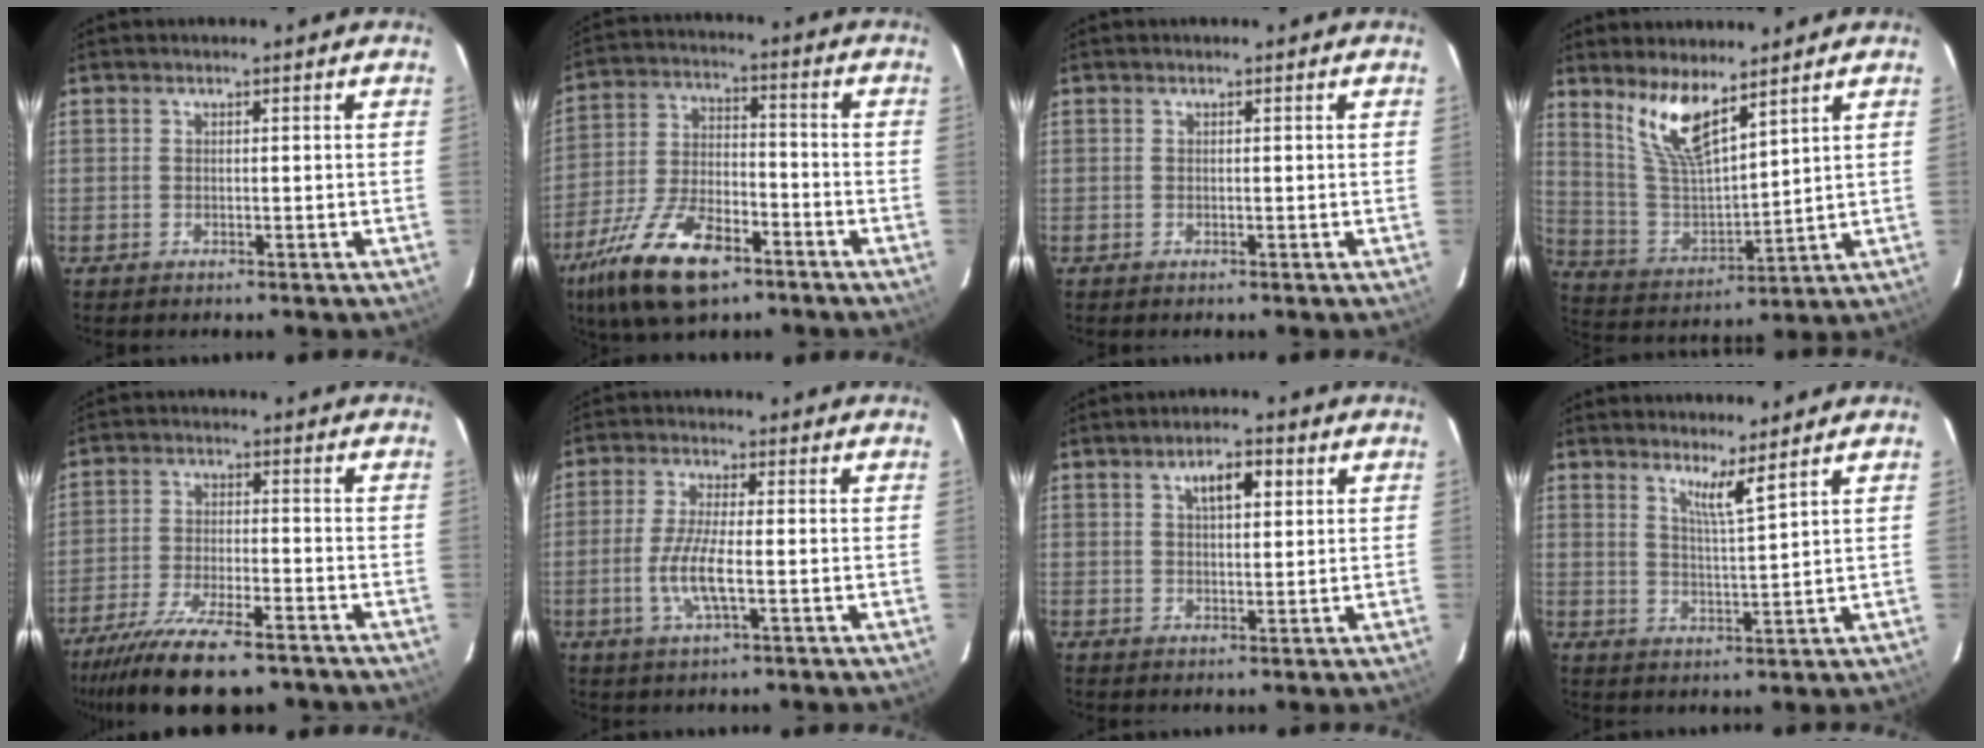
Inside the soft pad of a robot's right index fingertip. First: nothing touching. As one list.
[{"total": 16.9, "force": [-10.6, 7.2, 11.0], "torque": [-0.236, -0.021, -0.191]}, {"total": 0.0}, {"total": 10.6, "force": [7.4, 2.8, 7.1], "torque": [-0.137, -0.007, 0.158]}, {"total": 16.2, "force": [-12.9, 4.1, 9.0], "torque": [-0.190, -0.034, -0.213]}, {"total": 7.2, "force": [-1.8, 1.3, 6.8], "torque": [-0.140, -0.008, -0.038]}, {"total": 5.1, "force": [2.1, 2.1, 4.2], "torque": [-0.067, 0.013, 0.038]}, {"total": 4.4, "force": [3.3, -0.6, 2.8], "torque": [-0.051, -0.011, 0.057]}]